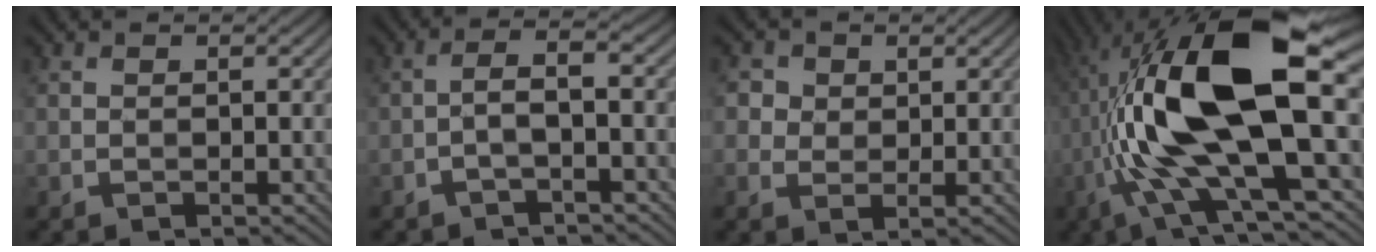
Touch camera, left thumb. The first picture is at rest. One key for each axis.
{"total": 2.6, "fx": -1.0, "fy": 0.3, "fz": 2.4, "tx": -0.052, "ty": 0.014, "tz": -0.024}
{"total": 3.0, "fx": 1.4, "fy": 2.5, "fz": 1.1, "tx": -0.036, "ty": -0.003, "tz": 0.027}
{"total": 19.0, "fx": 1.3, "fy": 6.8, "fz": 17.7, "tx": -0.358, "ty": 0.021, "tz": 0.016}